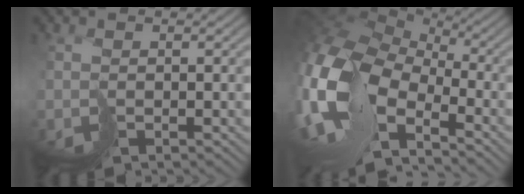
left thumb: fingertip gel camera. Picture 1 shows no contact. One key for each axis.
{"total": 16.3, "fx": -3.0, "fy": 10.6, "fz": 12.1, "tx": -0.306, "ty": -0.022, "tz": -0.045}